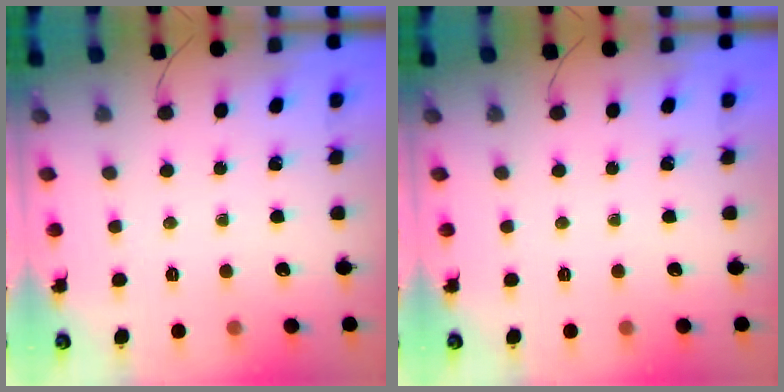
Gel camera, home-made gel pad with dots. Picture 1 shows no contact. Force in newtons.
{"total": 0.0}